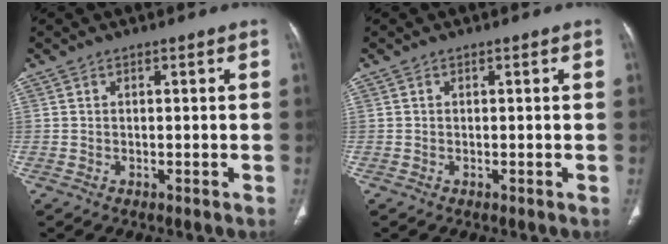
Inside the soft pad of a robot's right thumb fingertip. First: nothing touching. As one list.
[{"total": 0.0}]